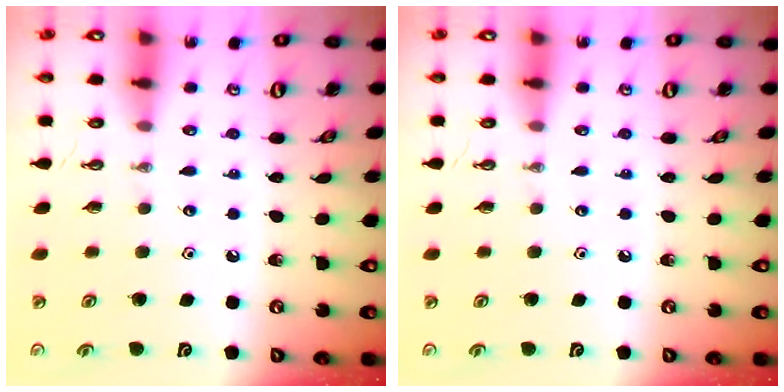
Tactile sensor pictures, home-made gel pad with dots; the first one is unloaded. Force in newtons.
{"total": 0.0}